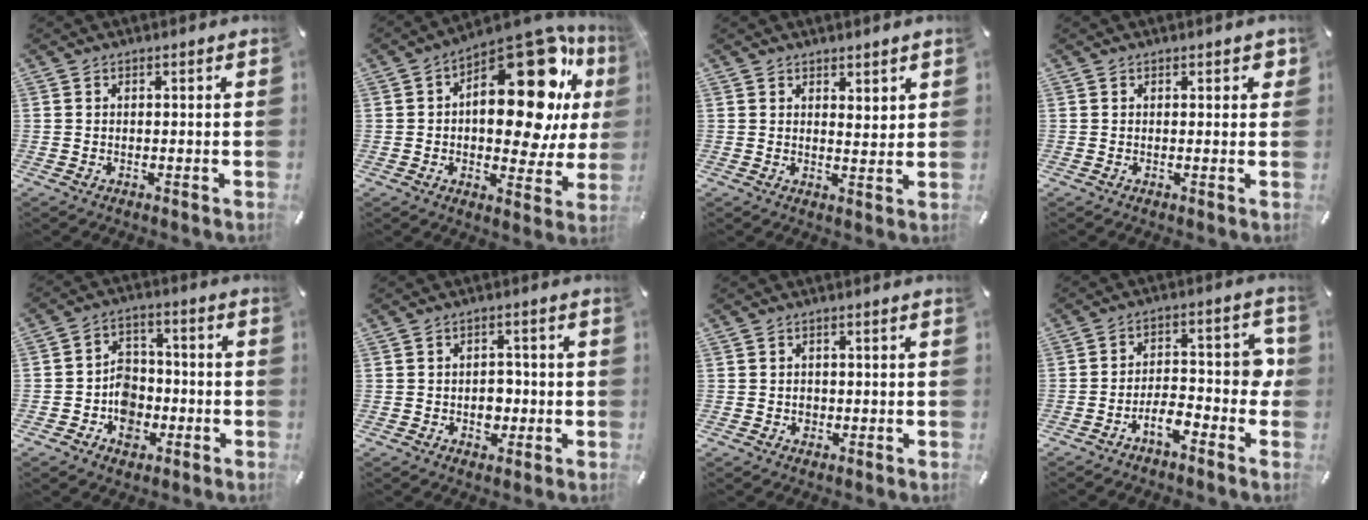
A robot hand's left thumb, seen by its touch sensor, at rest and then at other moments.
{"total": 25.1, "force": [8.3, 12.2, 20.3], "torque": [-0.263, -0.072, 0.137]}
{"total": 3.1, "force": [2.6, 1.7, 0.2], "torque": [0.007, -0.016, 0.046]}
{"total": 1.0, "force": [0.4, 0.7, 0.6], "torque": [0.003, -0.002, 0.003]}
{"total": 8.5, "force": [-2.8, 7.3, 3.4], "torque": [-0.053, 0.019, -0.047]}
{"total": 4.9, "force": [-0.8, 3.9, 2.8], "torque": [-0.027, -0.002, -0.018]}
{"total": 1.7, "force": [-0.1, 1.6, 0.5], "torque": [-0.012, 0.006, -0.005]}
{"total": 7.8, "force": [-3.6, 3.6, 5.9], "torque": [-0.094, 0.019, -0.068]}